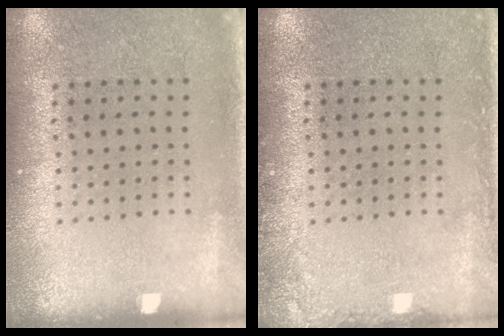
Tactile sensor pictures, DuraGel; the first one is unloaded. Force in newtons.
{"total": 1.3, "press": 1.3, "slide": 0.1}